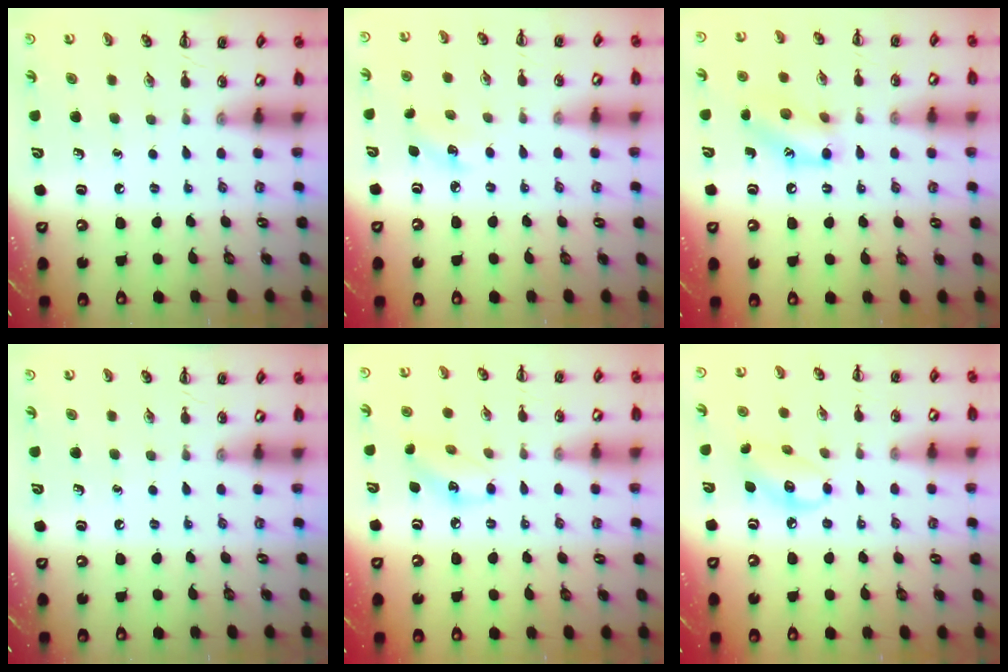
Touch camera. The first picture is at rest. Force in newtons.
{"total": 4.5, "press": 4.3, "slide": 1.2}
{"total": 12.2, "press": 12.0, "slide": 1.9}
{"total": 0.0}
{"total": 7.1, "press": 7.1, "slide": 0.7}
{"total": 8.8, "press": 8.6, "slide": 1.7}